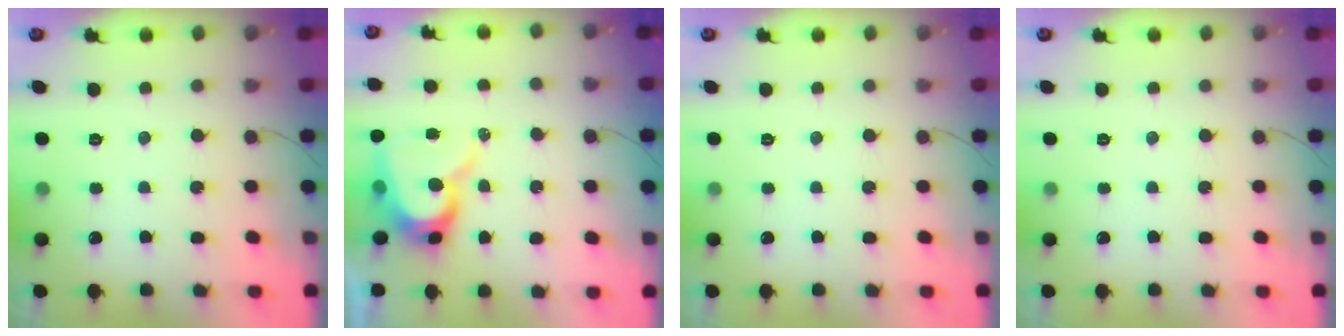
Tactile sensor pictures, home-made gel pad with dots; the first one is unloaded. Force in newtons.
{"total": 12.8, "press": 12.7, "slide": 1.2}
{"total": 0.0}
{"total": 0.0}